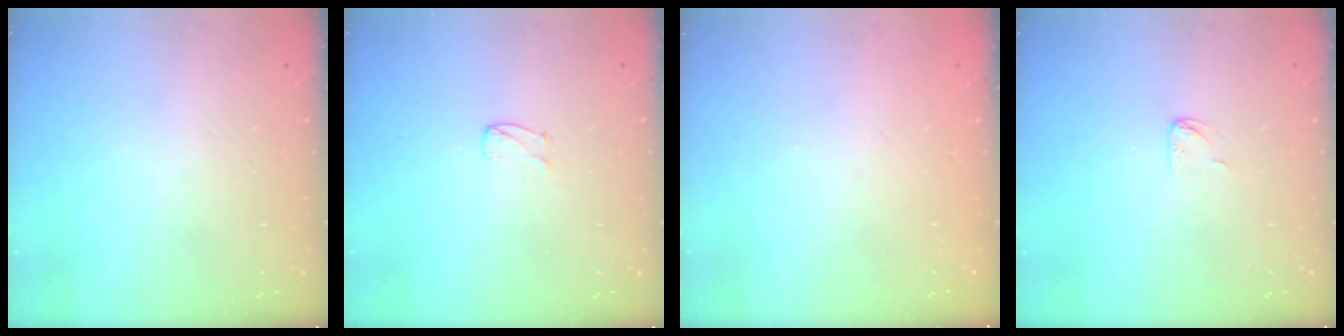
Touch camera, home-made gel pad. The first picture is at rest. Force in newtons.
{"total": 3.1, "press": 3.1, "slide": 0.3}
{"total": 0.0}
{"total": 3.5, "press": 3.5, "slide": 0.2}